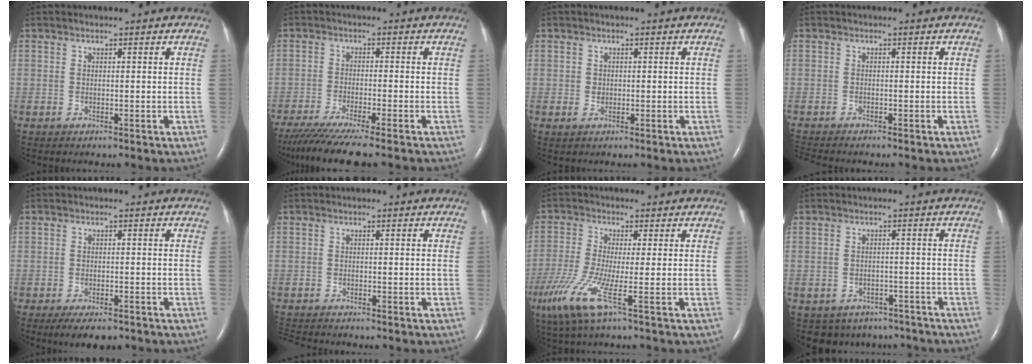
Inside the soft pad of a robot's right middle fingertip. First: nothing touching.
{"total": 10.3, "force": [-8.5, -0.5, 5.8], "torque": [-0.087, -0.033, -0.139]}
{"total": 1.0, "force": [-0.1, 0.8, 0.5], "torque": [-0.014, 0.001, 0.001]}
{"total": 3.0, "force": [-2.8, 0.2, 1.1], "torque": [-0.017, -0.010, -0.045]}
{"total": 4.9, "force": [-3.6, 1.7, 2.8], "torque": [-0.040, -0.007, -0.051]}
{"total": 2.8, "force": [-2.7, 0.0, 0.6], "torque": [-0.012, -0.013, -0.046]}
{"total": 8.2, "force": [-3.6, 0.1, 7.4], "torque": [-0.173, -0.031, -0.075]}
{"total": 7.2, "force": [-5.8, 4.3, 0.6], "torque": [-0.008, 0.010, -0.064]}